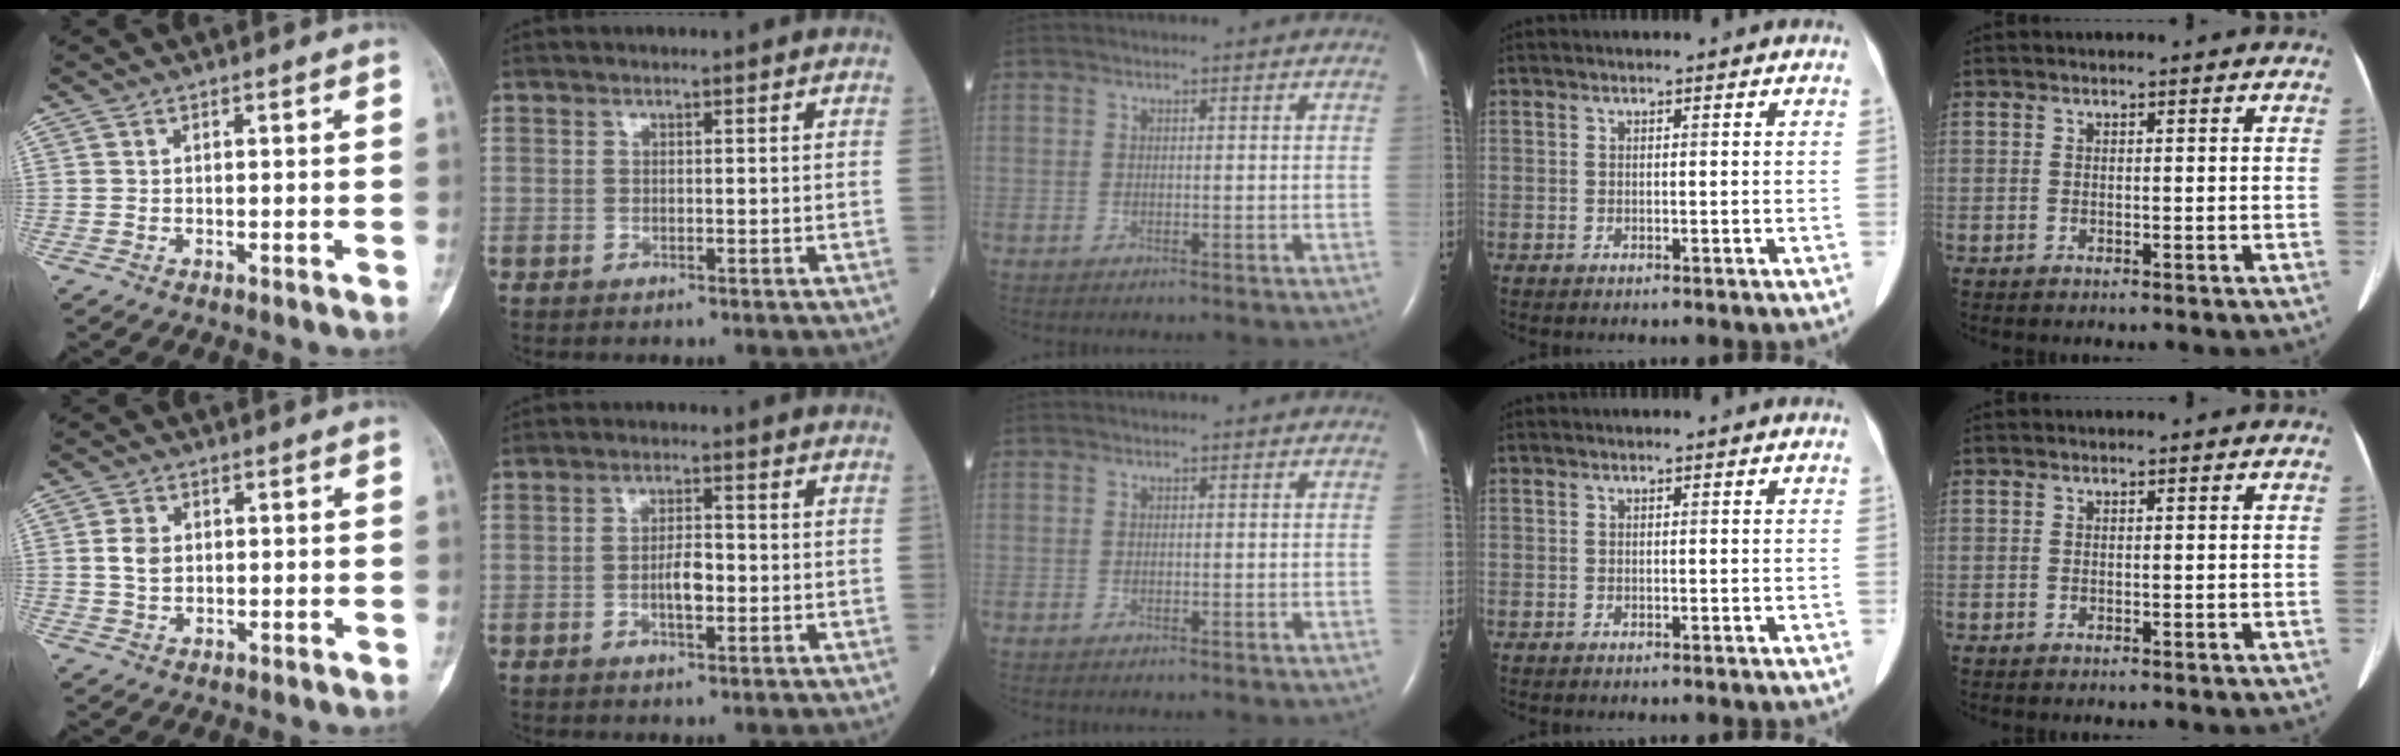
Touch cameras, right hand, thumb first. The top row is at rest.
{"thumb": {"total": 3.7, "force": [0.5, 2.7, 2.5], "torque": [-0.039, -0.001, 0.010]}, "index": {"total": 3.7, "force": [-0.8, 1.1, 3.4], "torque": [-0.062, 0.002, -0.014]}}